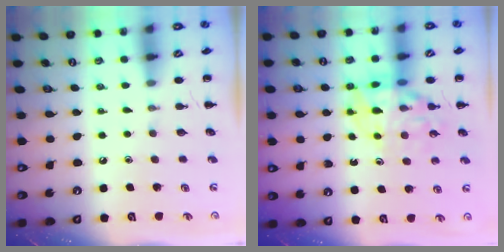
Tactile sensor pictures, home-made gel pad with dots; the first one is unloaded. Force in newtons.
{"total": 13.3, "press": 13.0, "slide": 2.9}